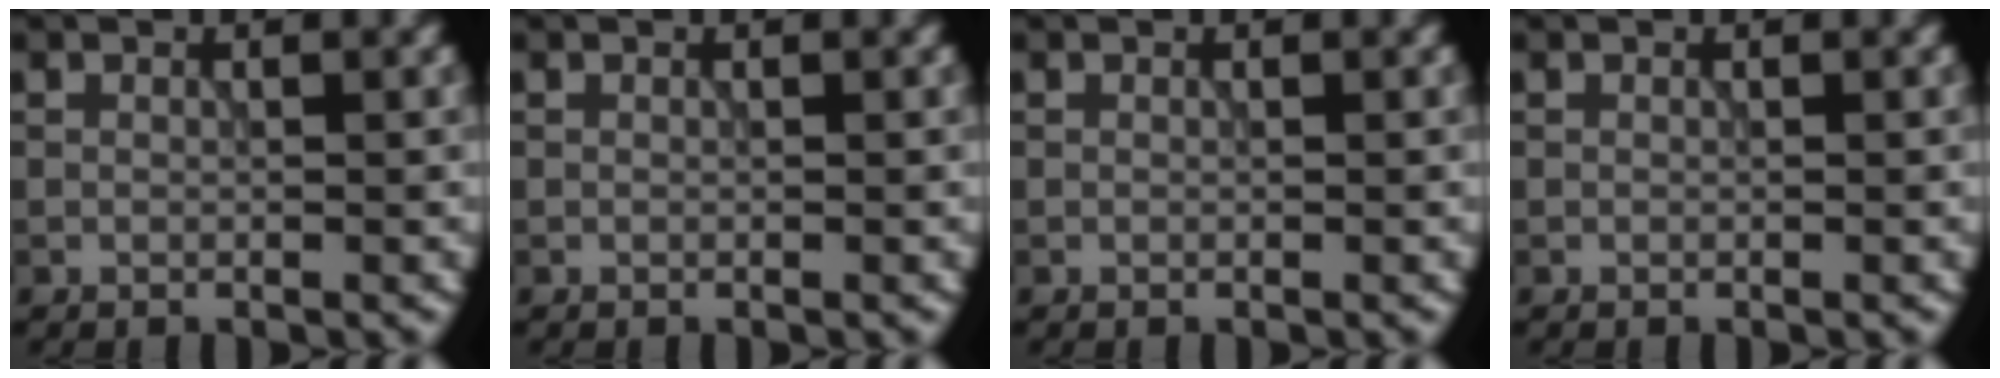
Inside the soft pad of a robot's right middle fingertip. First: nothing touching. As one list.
[{"total": 0.0}, {"total": 0.0}, {"total": 0.0}]